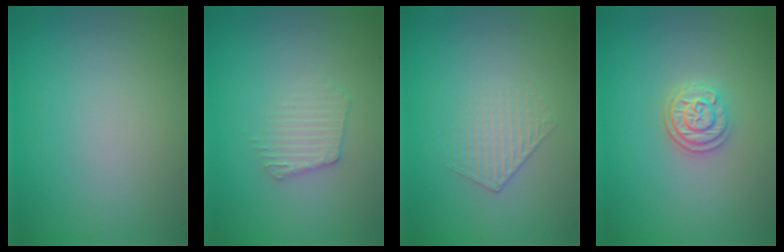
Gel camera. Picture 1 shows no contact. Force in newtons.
{"total": 2.1, "press": 2.0, "slide": 0.4}
{"total": 1.3, "press": 0.6, "slide": 1.2}
{"total": 2.8, "press": 2.4, "slide": 1.4}